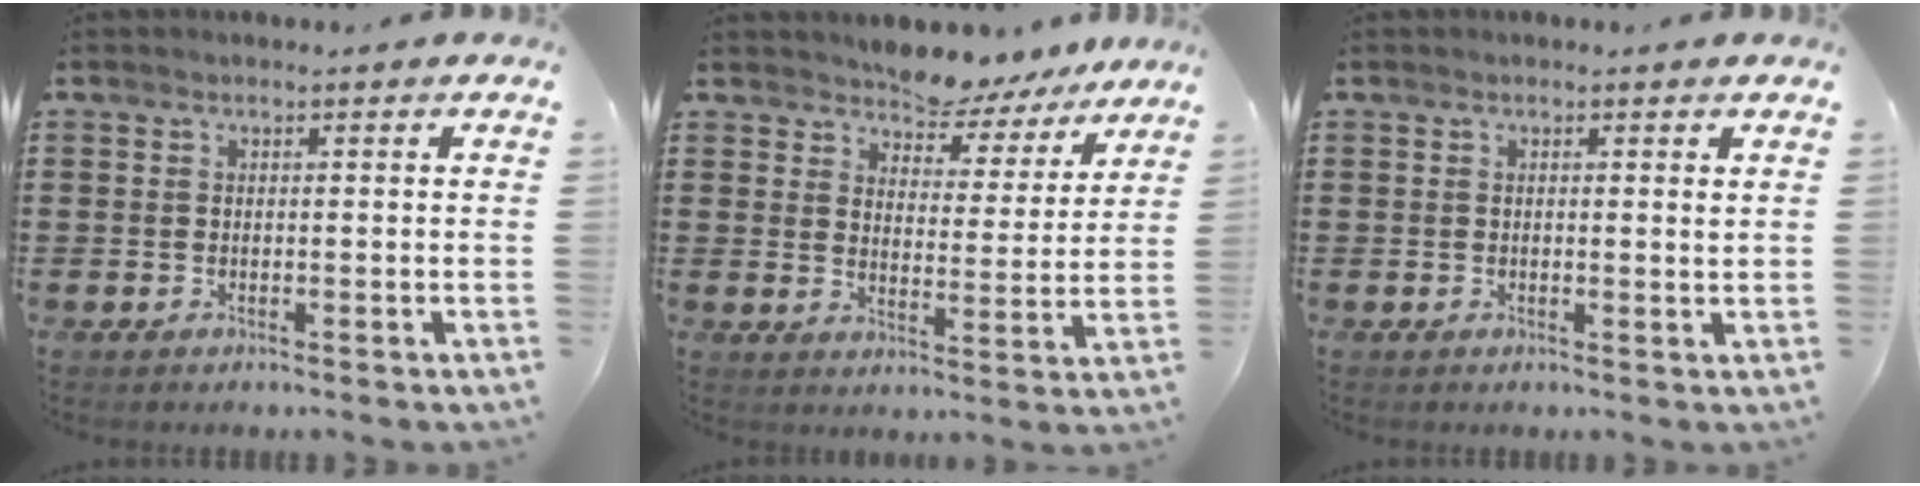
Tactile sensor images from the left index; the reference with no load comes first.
{"total": 5.4, "force": [5.3, 0.9, -0.5], "torque": [-0.019, -0.033, 0.097]}
{"total": 1.0, "force": [0.4, 0.1, 0.9], "torque": [-0.012, -0.002, 0.005]}